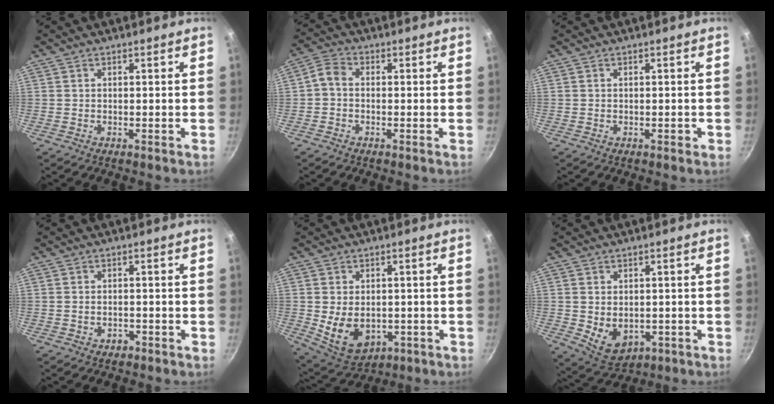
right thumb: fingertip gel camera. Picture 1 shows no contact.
{"total": 3.3, "force": [-0.8, 2.4, 2.1], "torque": [-0.048, 0.019, -0.030]}
{"total": 0.6, "force": [-0.2, 0.4, 0.3], "torque": [0.000, 0.003, -0.004]}
{"total": 1.6, "force": [-0.8, 1.1, 0.7], "torque": [-0.010, 0.008, -0.008]}
{"total": 10.3, "force": [-1.3, 7.3, 7.1], "torque": [-0.100, -0.010, 0.003]}
{"total": 7.4, "force": [-0.8, 5.5, 5.0], "torque": [-0.063, -0.010, 0.008]}